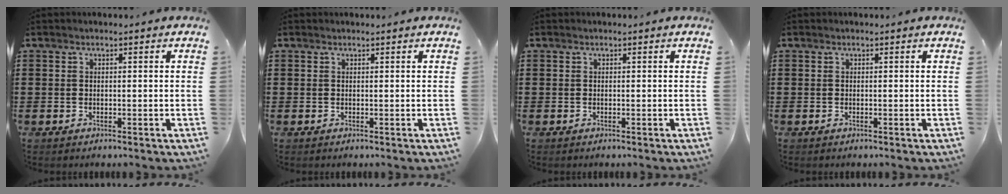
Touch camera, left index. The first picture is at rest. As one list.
[{"total": 0.0}, {"total": 0.0}, {"total": 0.0}]